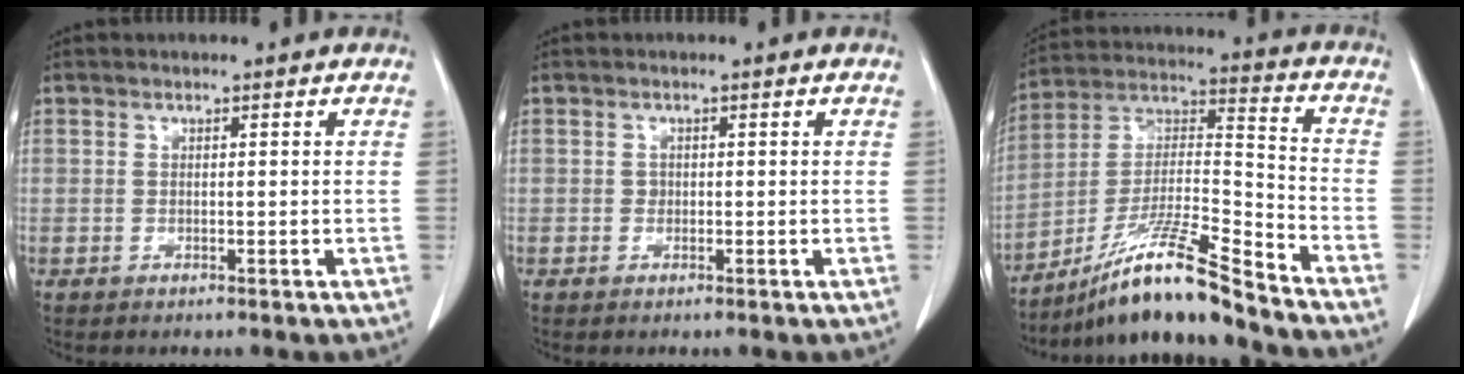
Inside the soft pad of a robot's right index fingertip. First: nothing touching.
{"total": 0.6, "force": [0.0, 0.6, 0.2], "torque": [0.001, 0.003, -0.001]}
{"total": 15.2, "force": [-12.4, -0.6, 8.8], "torque": [-0.162, 0.004, -0.223]}